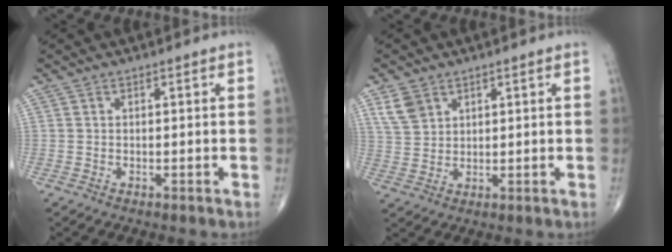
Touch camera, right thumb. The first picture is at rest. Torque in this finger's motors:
{"motor_torque": [-0.31, 0.32, 0.25, 0.15, 0.00]}